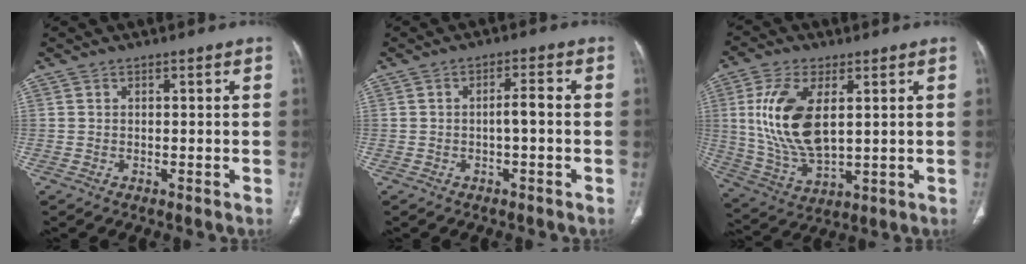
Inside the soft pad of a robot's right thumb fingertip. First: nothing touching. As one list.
[{"total": 2.7, "force": [-0.6, 0.7, 2.6], "torque": [-0.048, 0.015, -0.009]}, {"total": 15.2, "force": [3.2, 7.7, 12.8], "torque": [-0.264, -0.016, 0.073]}]